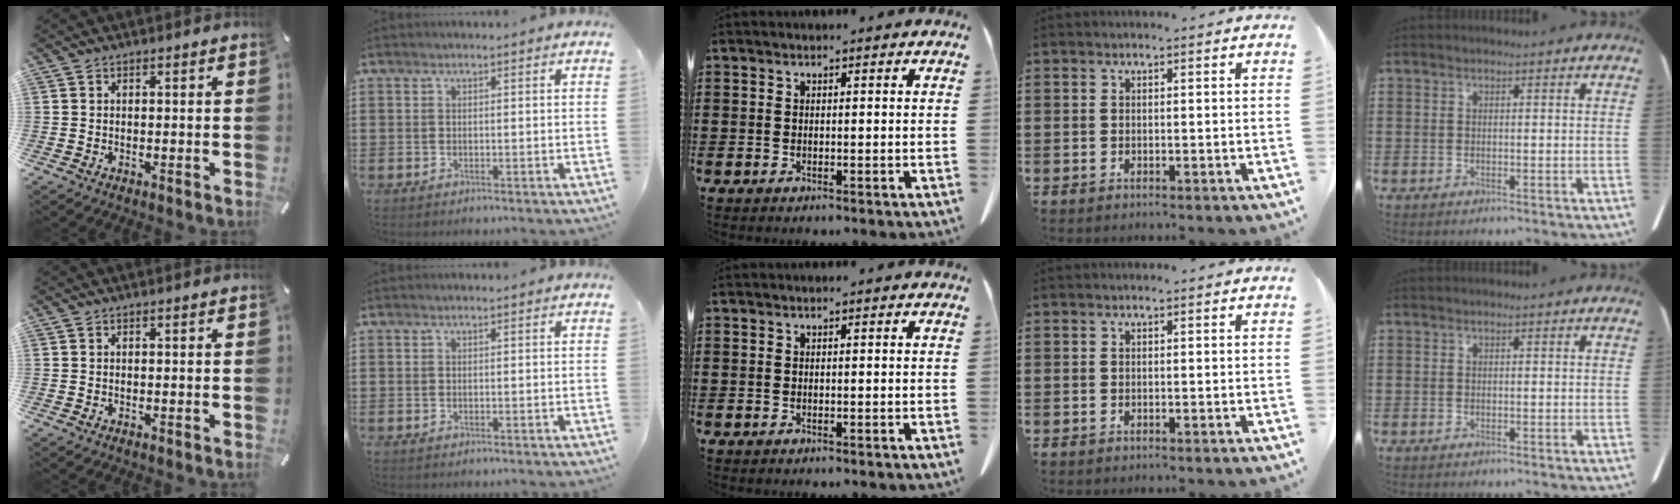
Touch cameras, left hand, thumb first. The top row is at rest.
{}